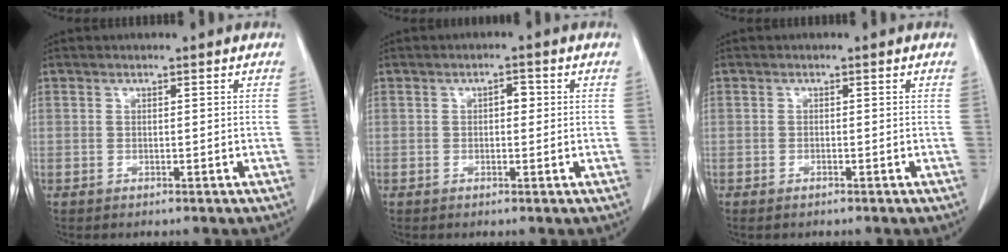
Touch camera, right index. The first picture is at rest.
{"total": 1.7, "force": [0.2, 0.9, 1.4], "torque": [-0.017, 0.007, 0.001]}
{"total": 0.7, "force": [-0.6, 0.2, 0.4], "torque": [-0.013, -0.002, -0.006]}